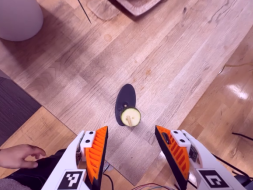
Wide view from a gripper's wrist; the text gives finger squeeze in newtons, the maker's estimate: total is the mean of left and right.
{"total": 0.0}